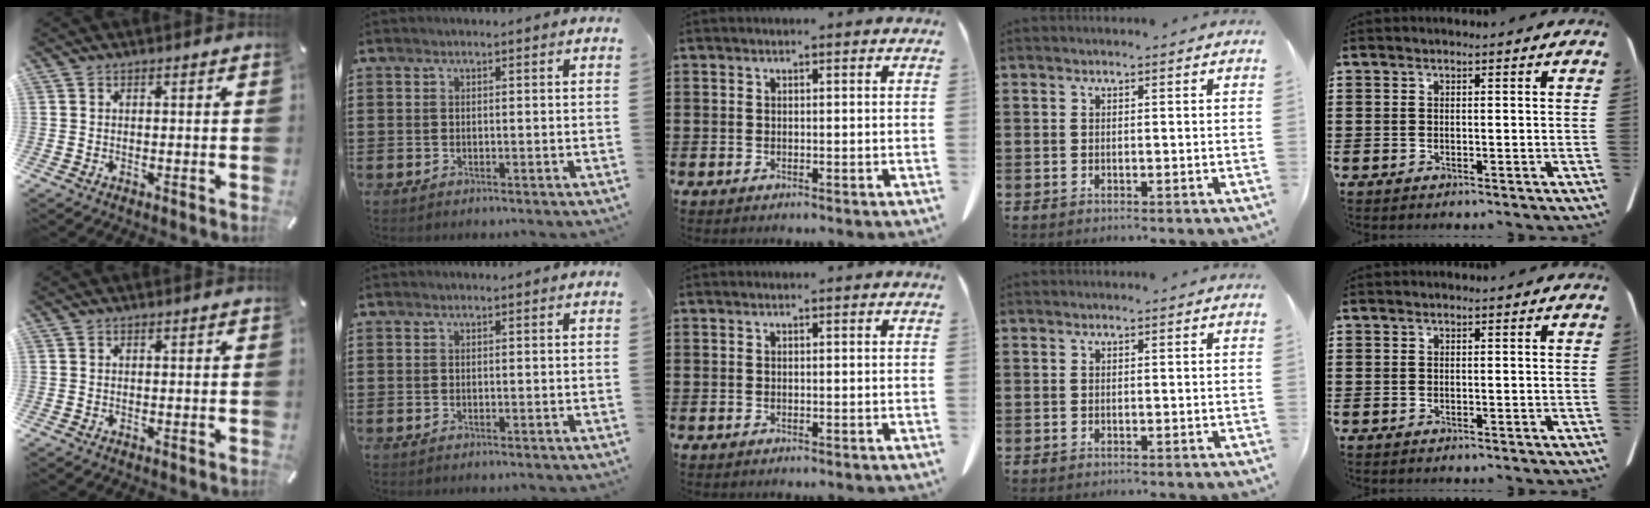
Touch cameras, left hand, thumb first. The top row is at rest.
{}